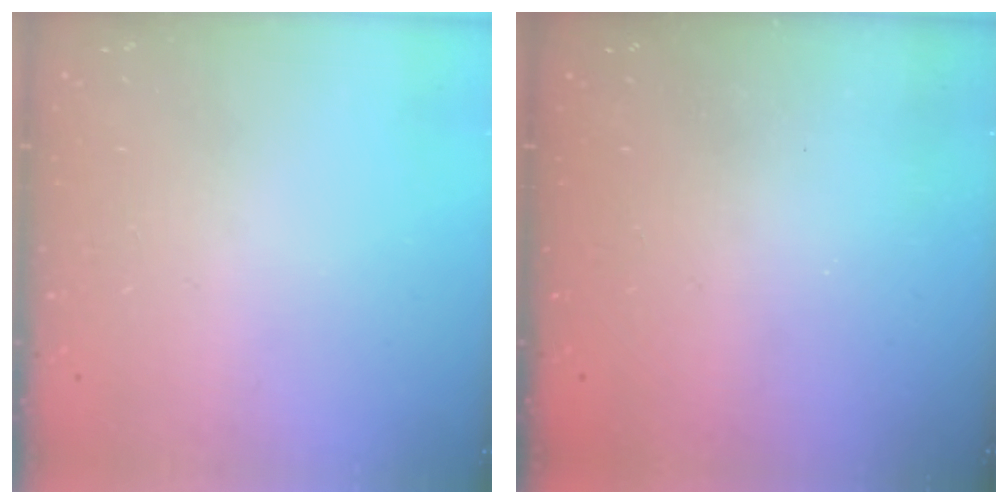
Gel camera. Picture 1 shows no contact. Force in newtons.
{"total": 1.5, "press": 1.4, "slide": 0.6}